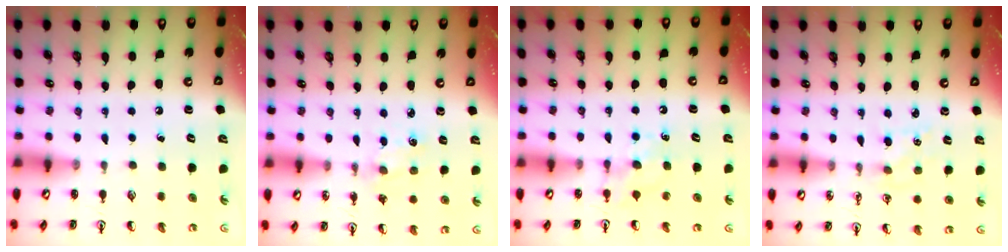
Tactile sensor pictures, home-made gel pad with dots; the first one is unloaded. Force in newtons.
{"total": 2.2, "press": 2.2, "slide": 0.2}
{"total": 6.1, "press": 6.1, "slide": 0.3}
{"total": 2.8, "press": 2.8, "slide": 0.3}